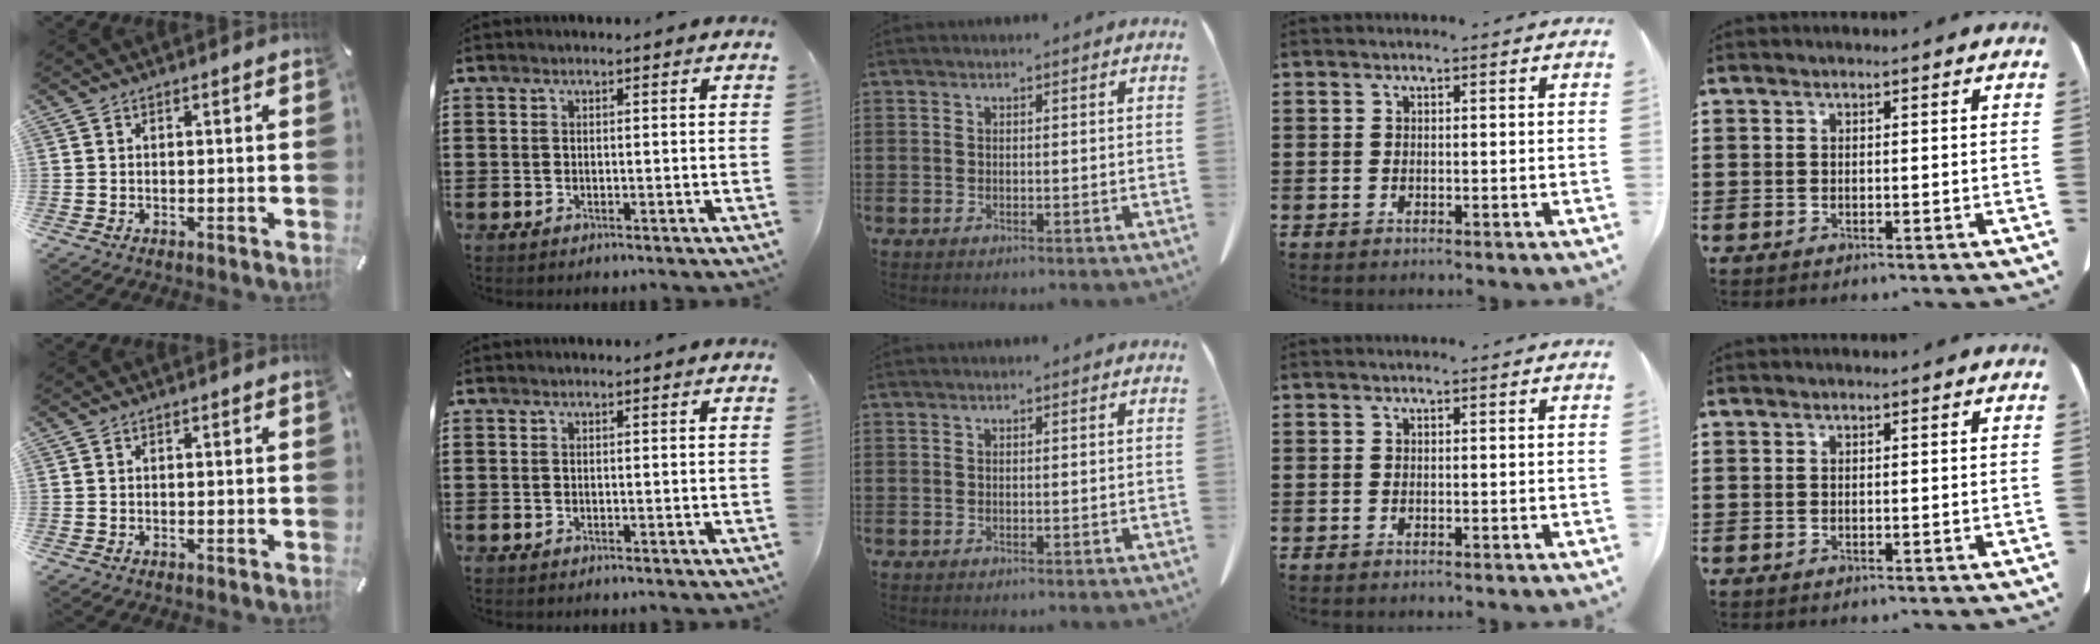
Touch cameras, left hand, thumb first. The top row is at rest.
{}